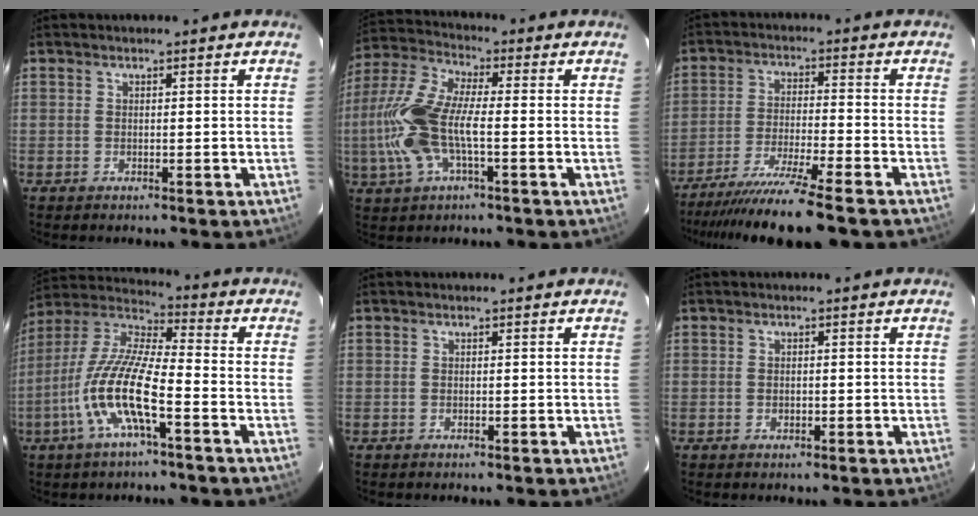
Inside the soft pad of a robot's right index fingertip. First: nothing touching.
{"total": 14.7, "force": [-2.4, 5.6, 13.3], "torque": [-0.295, 0.006, -0.052]}
{"total": 14.5, "force": [-12.4, -0.7, 7.5], "torque": [-0.154, -0.027, -0.207]}
{"total": 14.1, "force": [-5.5, 2.6, 12.7], "torque": [-0.262, -0.005, -0.115]}
{"total": 0.0}
{"total": 1.0, "force": [-0.3, 0.9, 0.5], "torque": [-0.007, 0.000, -0.003]}